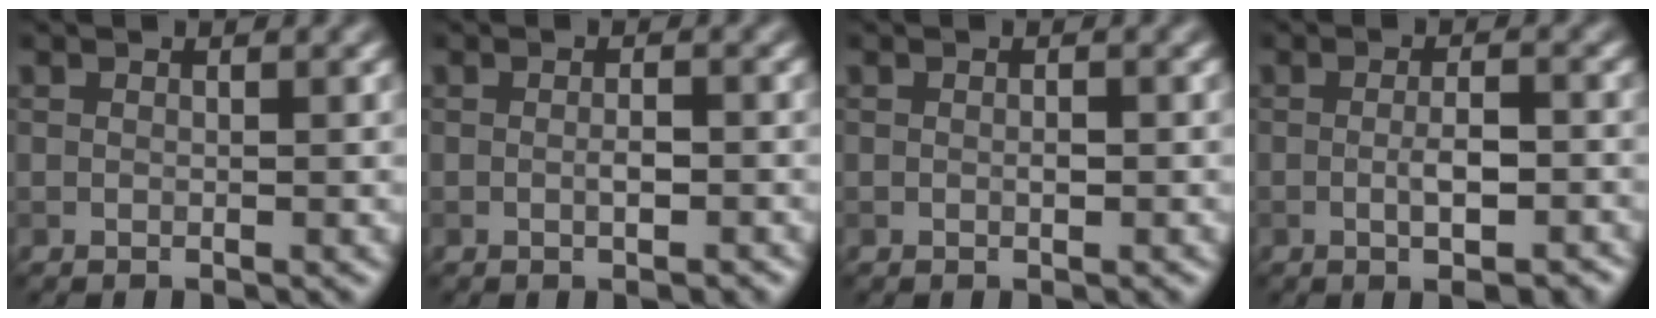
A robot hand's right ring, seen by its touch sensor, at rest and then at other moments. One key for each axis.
{"total": 1.6, "fx": -0.5, "fy": 0.4, "fz": 1.5, "tx": -0.025, "ty": -0.002, "tz": -0.008}
{"total": 0.7, "fx": -0.1, "fy": 0.3, "fz": 0.6, "tx": -0.010, "ty": -0.001, "tz": 0.000}
{"total": 3.7, "fx": -1.0, "fy": 1.0, "fz": 3.4, "tx": -0.057, "ty": -0.005, "tz": -0.011}